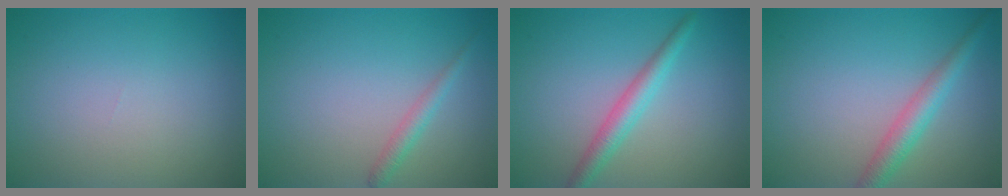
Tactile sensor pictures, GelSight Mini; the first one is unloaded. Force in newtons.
{"total": 1.4, "press": 1.4, "slide": 0.0}
{"total": 2.7, "press": 2.7, "slide": 0.1}
{"total": 2.9, "press": 2.9, "slide": 0.1}